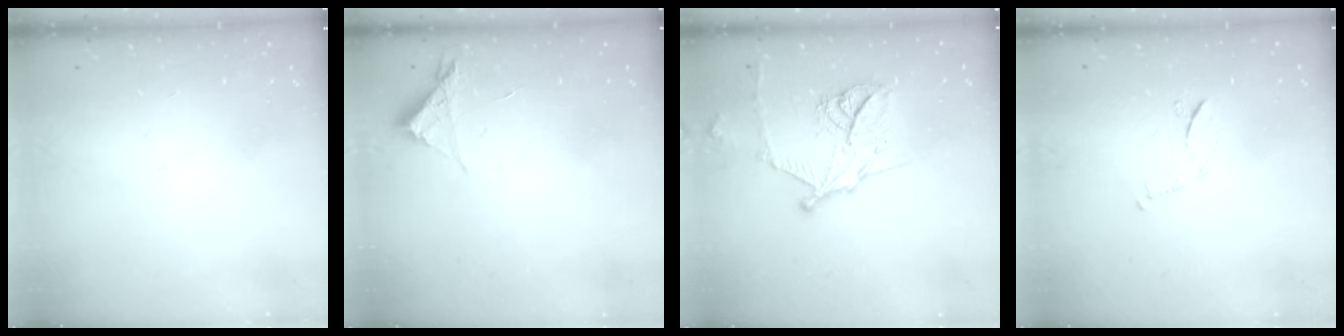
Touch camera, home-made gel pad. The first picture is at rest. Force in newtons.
{"total": 3.5, "press": 3.5, "slide": 0.4}
{"total": 14.9, "press": 14.9, "slide": 0.8}
{"total": 6.0, "press": 6.0, "slide": 0.6}